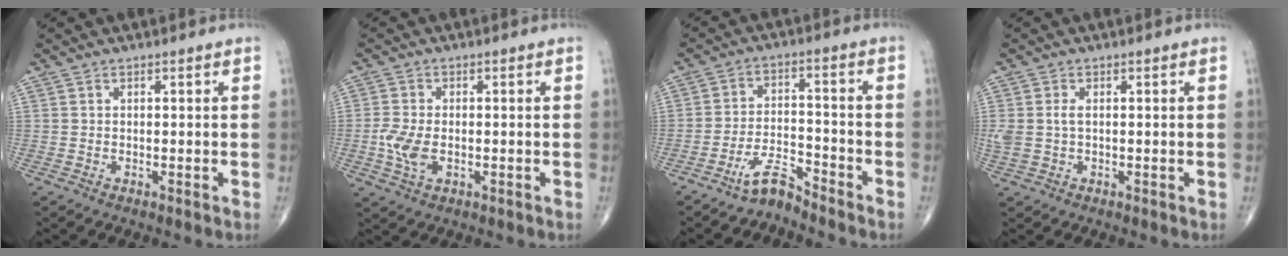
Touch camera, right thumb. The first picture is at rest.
{"total": 5.5, "force": [-1.0, 3.2, 4.4], "torque": [-0.105, -0.002, -0.019]}
{"total": 5.1, "force": [-4.8, 0.8, 1.7], "torque": [-0.023, 0.047, -0.096]}
{"total": 3.6, "force": [0.3, 2.2, 2.8], "torque": [-0.081, 0.006, 0.008]}